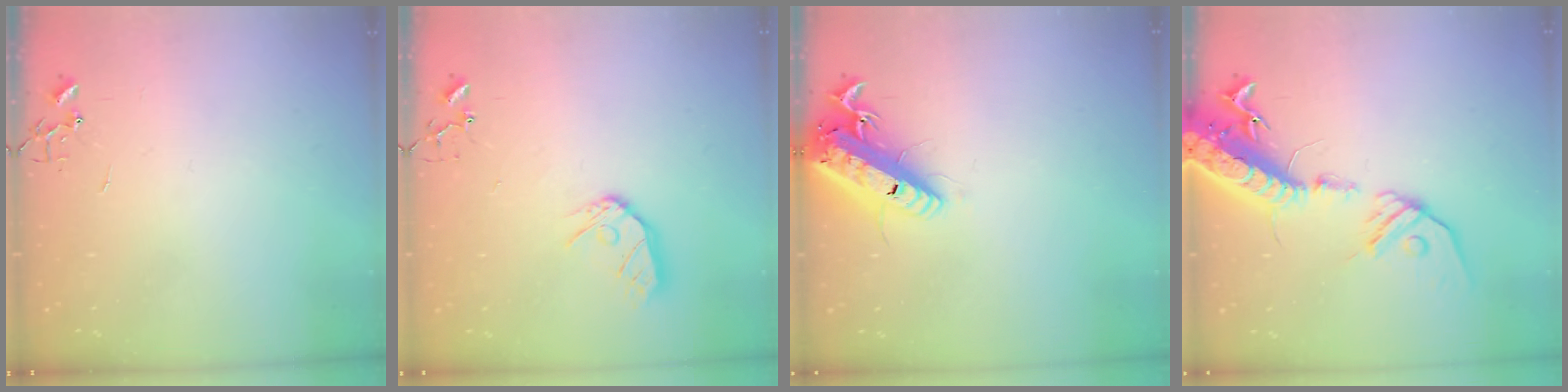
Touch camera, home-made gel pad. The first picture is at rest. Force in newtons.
{"total": 10.7, "press": 10.6, "slide": 1.2}
{"total": 17.3, "press": 17.0, "slide": 3.4}
{"total": 20.4, "press": 19.9, "slide": 4.3}